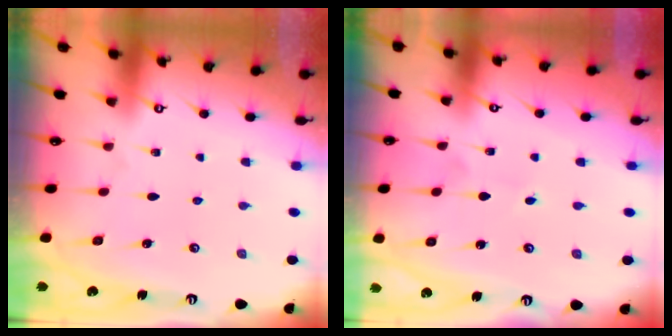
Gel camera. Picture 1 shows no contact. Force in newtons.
{"total": 2.0, "press": 2.0, "slide": 0.1}